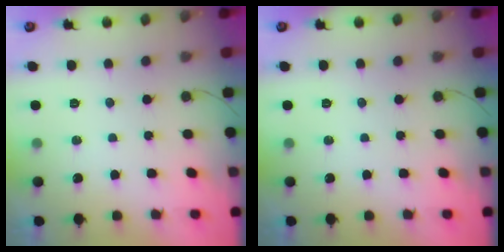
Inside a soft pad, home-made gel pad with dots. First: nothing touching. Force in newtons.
{"total": 0.0}